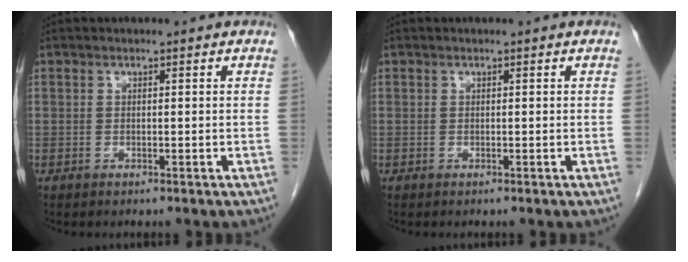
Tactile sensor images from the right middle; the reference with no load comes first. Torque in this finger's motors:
{"motor_torque": [-0.23, -0.07, 0.00, -0.01]}